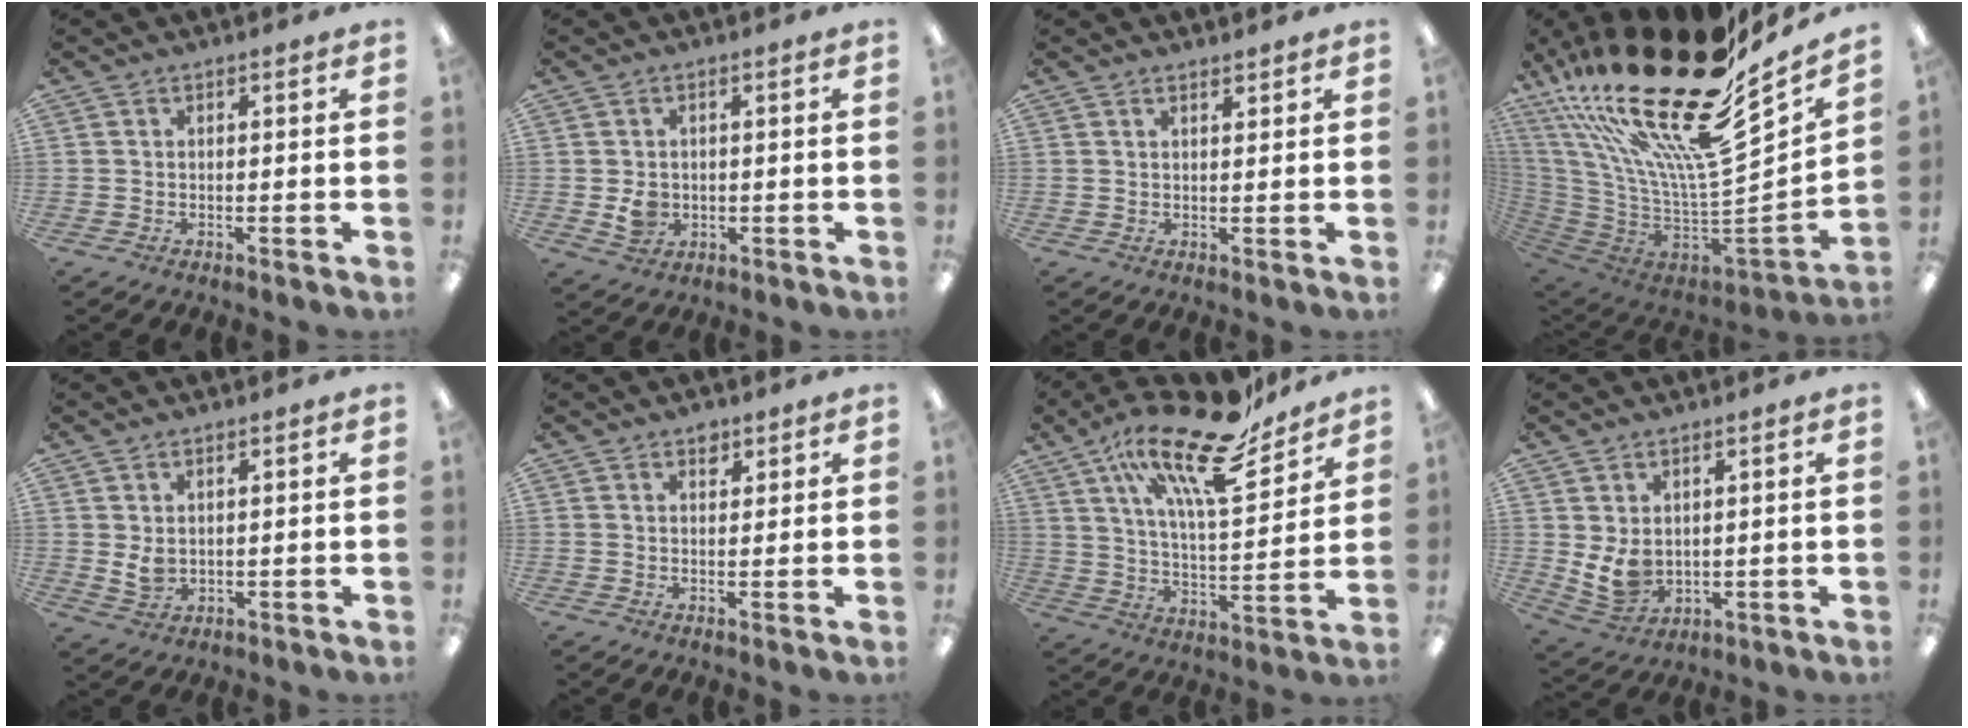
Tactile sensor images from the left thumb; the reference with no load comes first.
{"total": 4.0, "force": [-0.2, 3.5, 1.9], "torque": [-0.018, 0.002, -0.003]}
{"total": 1.5, "force": [1.4, 0.4, 0.4], "torque": [-0.008, -0.002, 0.027]}
{"total": 31.9, "force": [19.1, 11.0, 23.1], "torque": [-0.366, -0.165, 0.348]}
{"total": 3.7, "force": [1.2, 2.7, 2.1], "torque": [-0.034, -0.007, 0.020]}
{"total": 2.6, "force": [1.9, 1.6, 1.0], "torque": [0.003, -0.008, 0.030]}
{"total": 22.3, "force": [16.2, 6.8, 13.7], "torque": [-0.234, -0.104, 0.274]}
{"total": 6.2, "force": [2.0, 4.7, 3.6], "torque": [-0.076, -0.013, 0.038]}